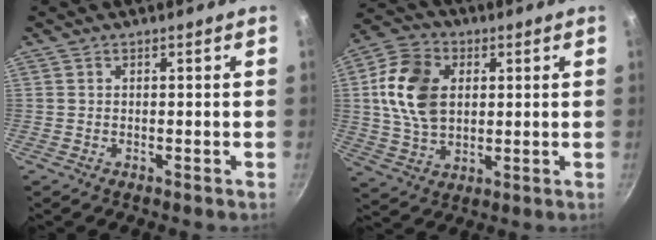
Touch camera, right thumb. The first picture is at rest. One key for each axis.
{"total": 14.1, "fx": 2.4, "fy": 9.9, "fz": 9.7, "tx": -0.163, "ty": 0.000, "tz": 0.041}